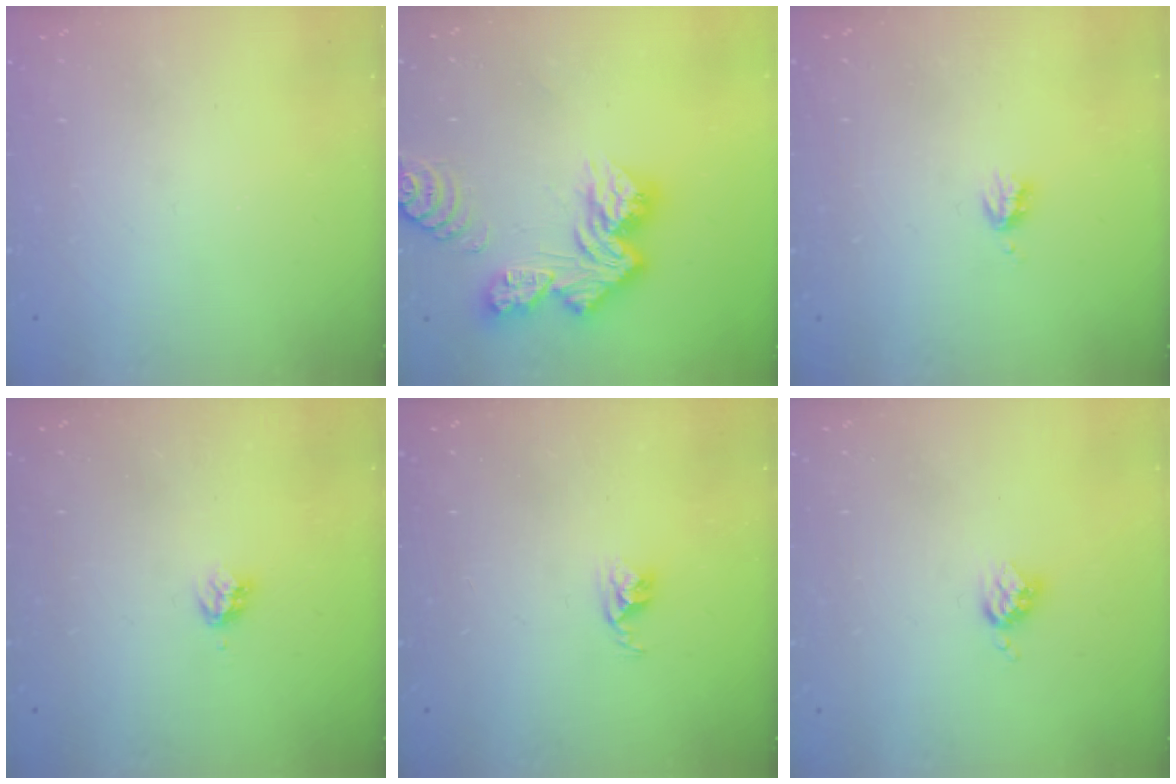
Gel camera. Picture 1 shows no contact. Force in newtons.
{"total": 14.2, "press": 14.1, "slide": 1.6}
{"total": 3.4, "press": 3.3, "slide": 0.5}
{"total": 3.2, "press": 3.1, "slide": 0.5}
{"total": 2.5, "press": 2.5, "slide": 0.4}
{"total": 3.5, "press": 3.5, "slide": 0.4}